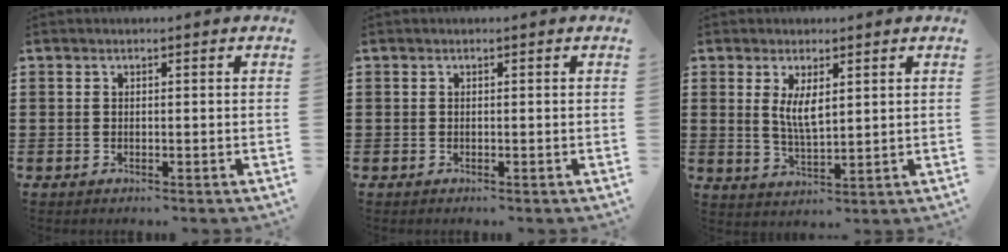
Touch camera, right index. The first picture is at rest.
{"total": 0.0}
{"total": 4.4, "force": [1.3, 1.6, 3.9], "torque": [-0.080, 0.002, 0.024]}